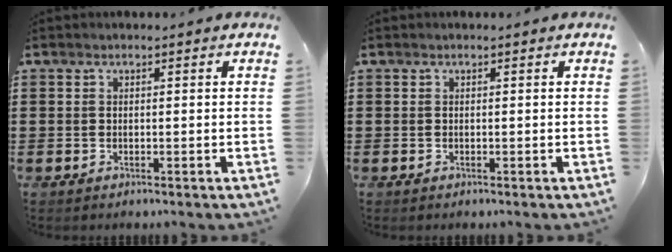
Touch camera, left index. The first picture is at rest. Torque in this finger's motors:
{"motor_torque": [-0.02, 0.00, 0.00, -0.01]}